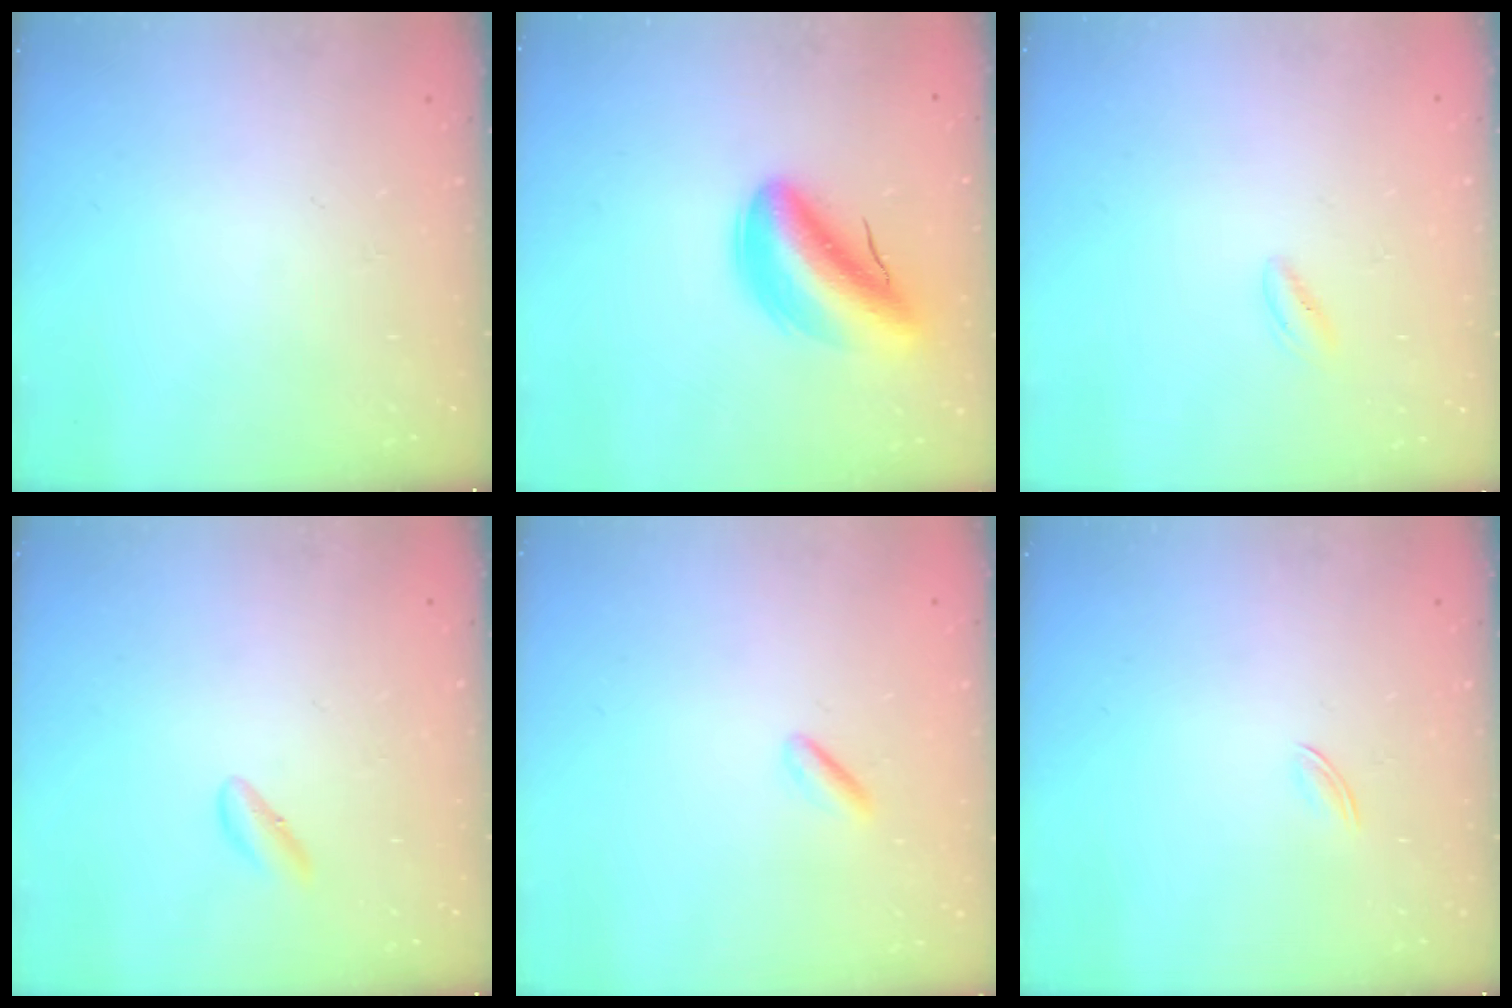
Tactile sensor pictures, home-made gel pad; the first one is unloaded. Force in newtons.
{"total": 9.0, "press": 8.4, "slide": 3.2}
{"total": 1.0, "press": 0.9, "slide": 0.5}
{"total": 2.1, "press": 2.0, "slide": 0.7}
{"total": 0.6, "press": 0.0, "slide": 0.6}
{"total": 1.7, "press": 1.7, "slide": 0.5}